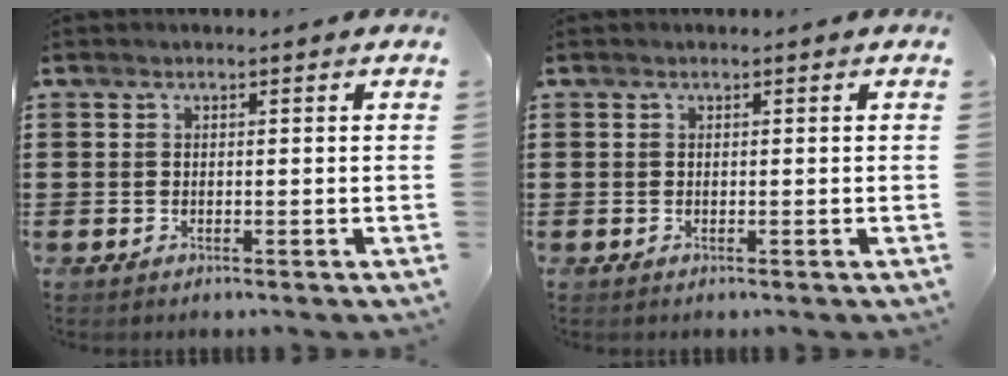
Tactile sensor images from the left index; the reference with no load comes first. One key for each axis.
{"total": 0.0}